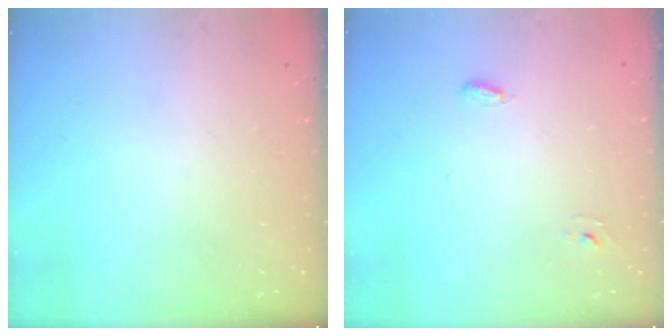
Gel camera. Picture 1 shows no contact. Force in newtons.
{"total": 2.6, "press": 2.5, "slide": 0.6}